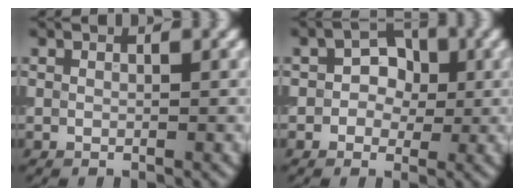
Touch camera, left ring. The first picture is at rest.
{"total": 3.1, "force": [0.0, 2.5, 1.8], "torque": [-0.007, 0.003, -0.016]}